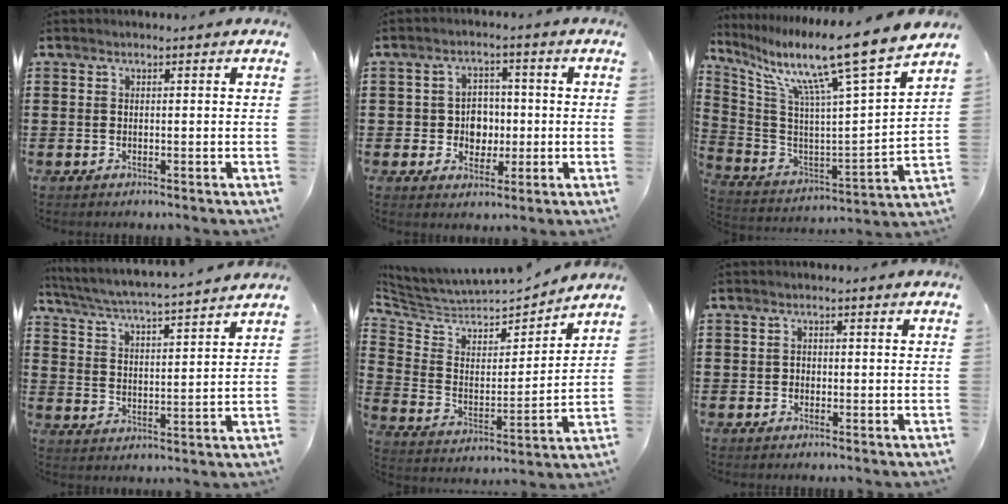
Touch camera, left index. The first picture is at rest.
{"total": 4.7, "force": [-0.5, 4.2, 2.0], "torque": [-0.044, 0.007, -0.013]}
{"total": 12.4, "force": [9.5, -0.8, 7.9], "torque": [-0.166, -0.076, 0.139]}
{"total": 4.4, "force": [4.0, -0.8, 1.4], "torque": [-0.049, -0.037, 0.061]}
{"total": 4.3, "force": [4.0, 1.4, 0.6], "torque": [-0.042, -0.042, 0.062]}
{"total": 0.7, "force": [-0.3, 0.6, 0.3], "torque": [-0.008, 0.003, -0.007]}